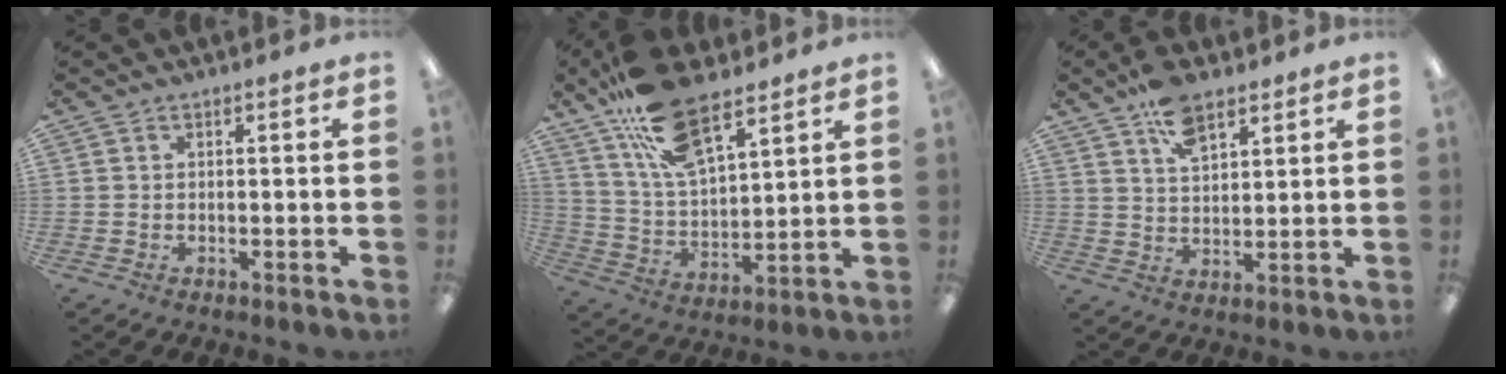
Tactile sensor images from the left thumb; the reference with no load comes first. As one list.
[{"total": 17.2, "force": [11.6, 7.2, 10.4], "torque": [-0.194, -0.046, 0.208]}, {"total": 8.9, "force": [5.9, 4.3, 5.1], "torque": [-0.090, -0.021, 0.106]}]